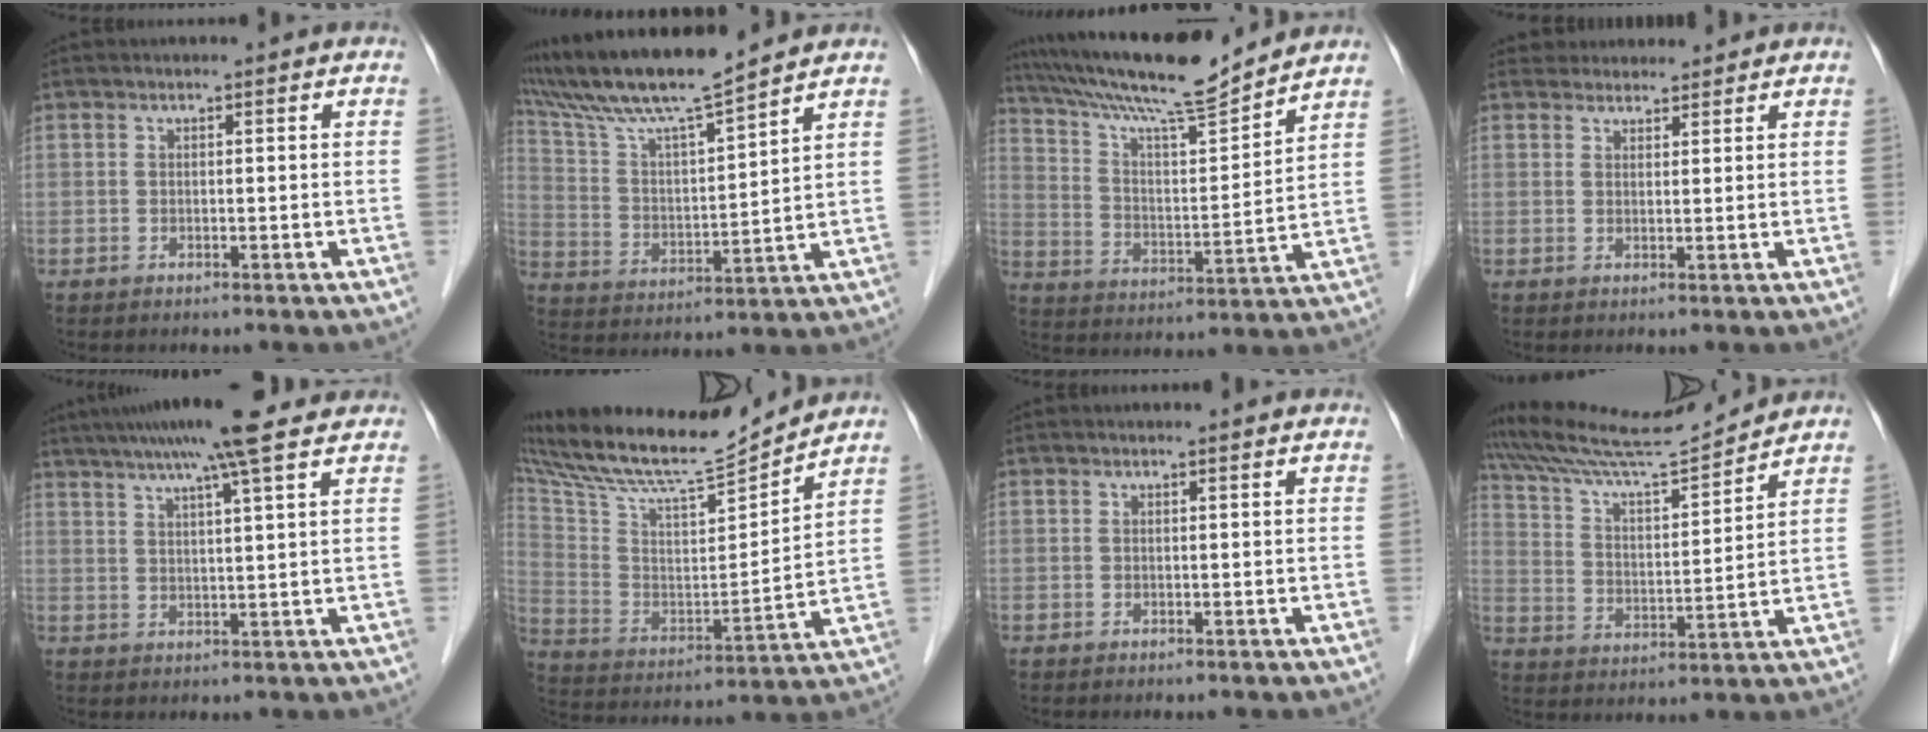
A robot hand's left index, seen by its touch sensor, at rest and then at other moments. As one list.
[{"total": 13.8, "force": [12.1, -0.7, 6.7], "torque": [-0.135, 0.007, 0.225]}, {"total": 16.5, "force": [14.8, 0.5, 7.1], "torque": [-0.131, 0.003, 0.248]}, {"total": 3.8, "force": [3.6, 1.3, 0.0], "torque": [0.005, 0.018, 0.051]}, {"total": 13.5, "force": [10.5, -0.1, 8.5], "torque": [-0.143, 0.035, 0.141]}, {"total": 21.4, "force": [19.8, 2.2, 8.0], "torque": [-0.167, -0.018, 0.335]}, {"total": 1.2, "force": [1.2, 0.0, 0.2], "torque": [-0.011, 0.001, 0.010]}, {"total": 13.1, "force": [12.6, -0.9, 3.2], "torque": [-0.067, -0.005, 0.221]}]